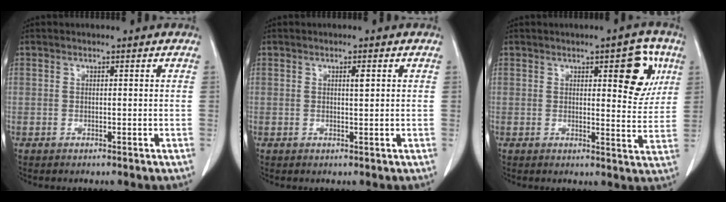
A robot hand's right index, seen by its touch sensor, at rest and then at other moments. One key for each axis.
{"total": 1.3, "fx": 0.5, "fy": 0.2, "fz": 1.2, "tx": -0.021, "ty": 0.000, "tz": 0.007}
{"total": 7.8, "fx": 3.2, "fy": 2.3, "fz": 6.7, "tx": -0.074, "ty": 0.001, "tz": 0.037}